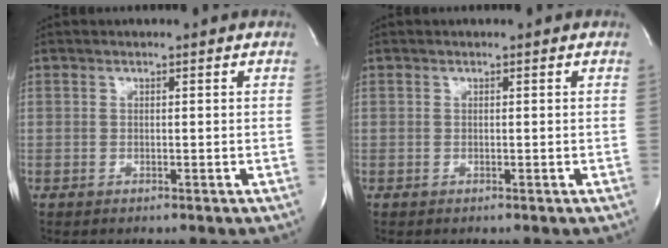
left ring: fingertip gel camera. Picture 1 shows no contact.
{"total": 0.0}